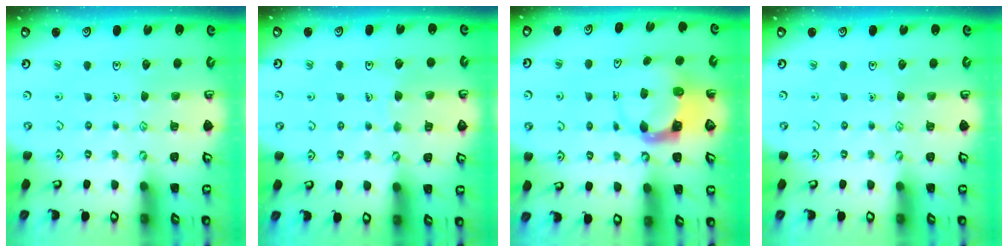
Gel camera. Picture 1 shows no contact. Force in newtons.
{"total": 4.3, "press": 4.3, "slide": 0.4}
{"total": 3.7, "press": 3.6, "slide": 0.5}
{"total": 0.0}